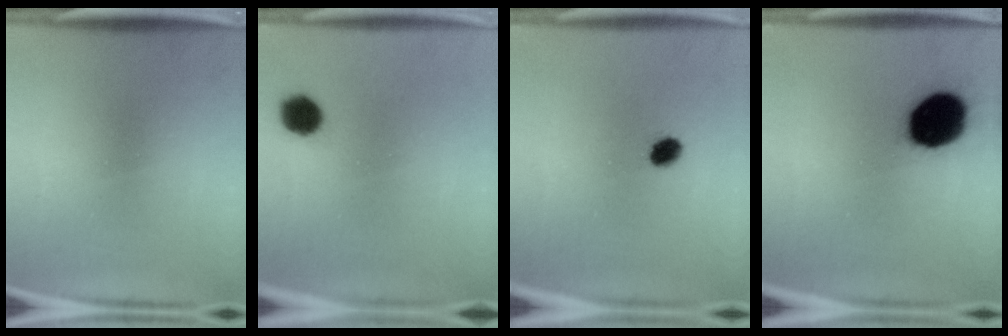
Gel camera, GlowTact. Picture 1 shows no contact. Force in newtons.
{"total": 5.9}
{"total": 3.5}
{"total": 18.9}